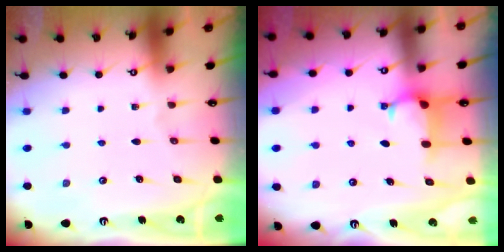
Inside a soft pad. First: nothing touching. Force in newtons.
{"total": 2.2, "press": 2.2, "slide": 0.5}